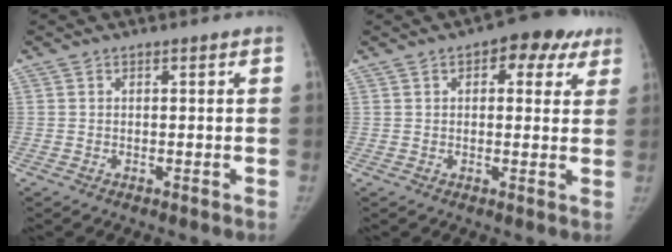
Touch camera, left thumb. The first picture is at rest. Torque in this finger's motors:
{"motor_torque": [-0.12, 0.37, -0.05, 0.01, 0.02]}